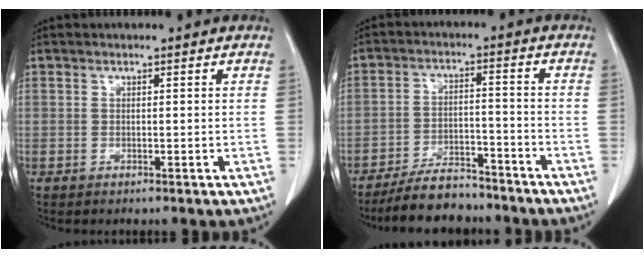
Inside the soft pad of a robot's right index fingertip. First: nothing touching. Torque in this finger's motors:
{"motor_torque": [-0.45, -0.32, -0.23, -0.08]}